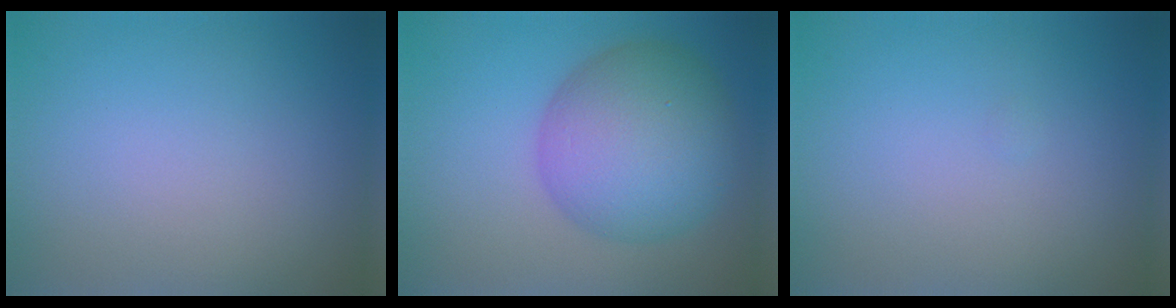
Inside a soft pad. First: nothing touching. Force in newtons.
{"total": 9.8, "press": 9.8, "slide": 0.3}
{"total": 0.0}